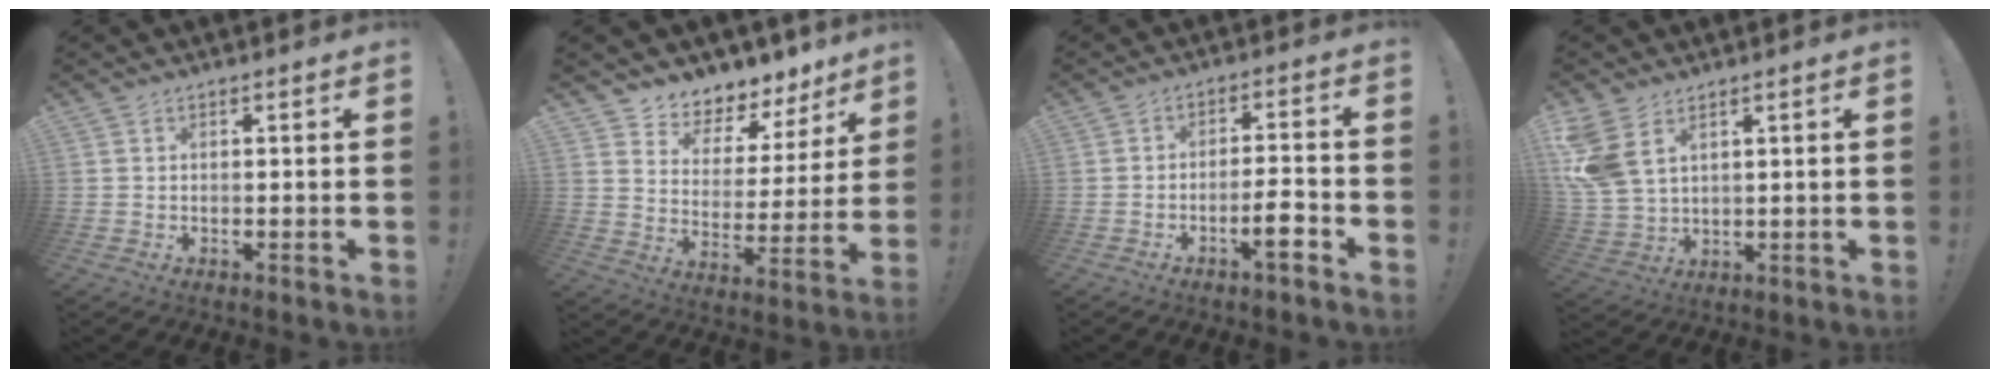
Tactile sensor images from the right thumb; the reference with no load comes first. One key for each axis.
{"total": 7.0, "fx": 5.9, "fy": 3.6, "fz": 1.3, "tx": -0.023, "ty": -0.068, "tz": 0.107}
{"total": 7.2, "fx": -3.8, "fy": 1.0, "fz": 6.0, "tx": -0.081, "ty": 0.012, "tz": -0.065}
{"total": 9.4, "fx": 4.9, "fy": 5.7, "fz": 5.7, "tx": -0.126, "ty": -0.020, "tz": 0.098}